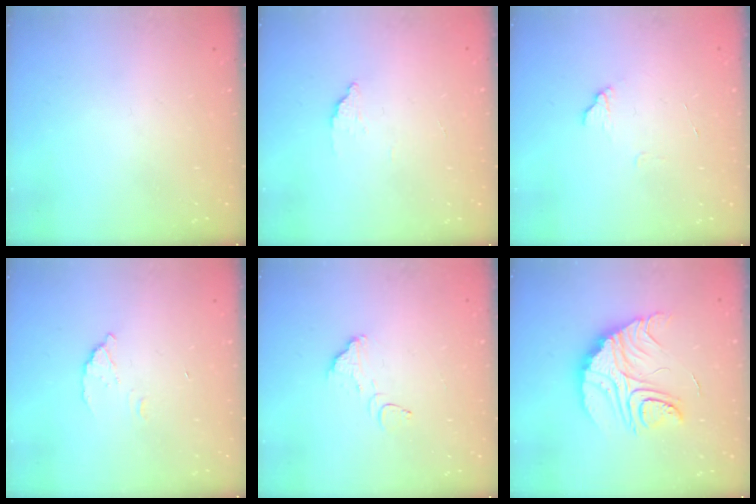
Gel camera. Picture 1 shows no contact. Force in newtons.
{"total": 2.2, "press": 2.2, "slide": 0.2}
{"total": 5.8, "press": 5.8, "slide": 0.5}
{"total": 2.7, "press": 2.7, "slide": 0.1}
{"total": 2.9, "press": 2.9, "slide": 0.1}
{"total": 15.9, "press": 15.8, "slide": 1.7}